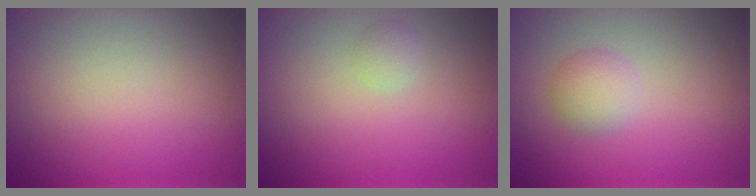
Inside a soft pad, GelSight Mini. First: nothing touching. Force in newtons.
{"total": 1.0, "press": 1.0, "slide": 0.1}
{"total": 2.0, "press": 2.0, "slide": 0.0}